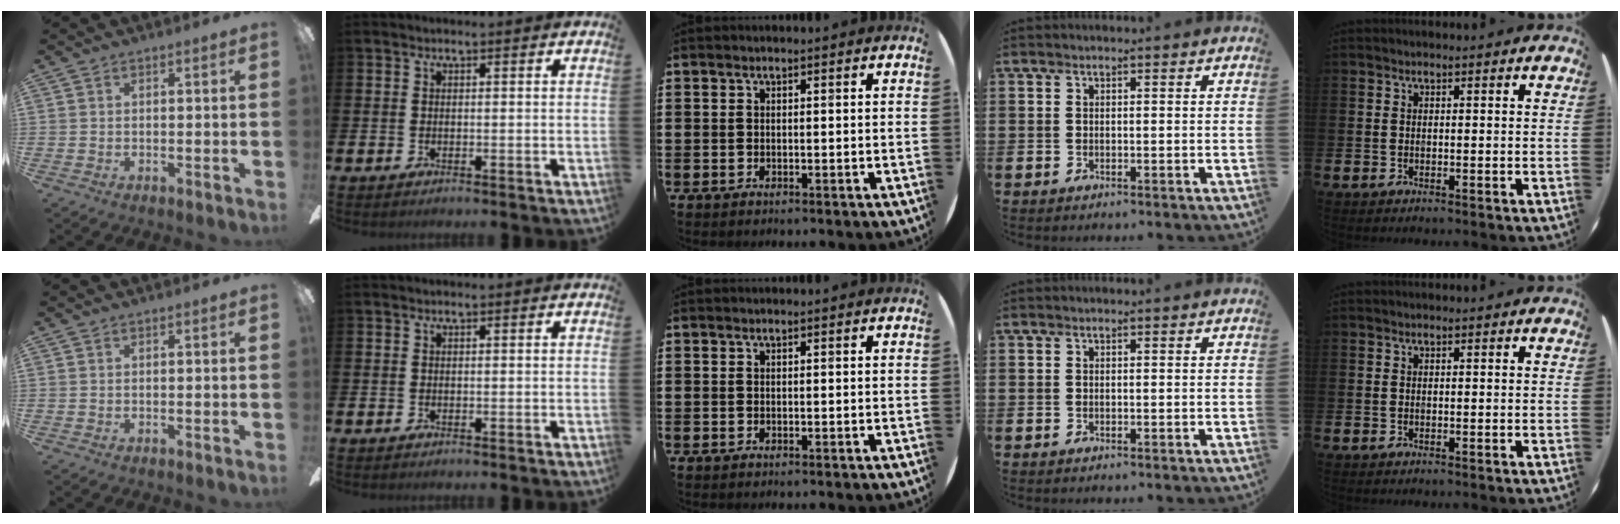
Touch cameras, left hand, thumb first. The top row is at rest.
{}